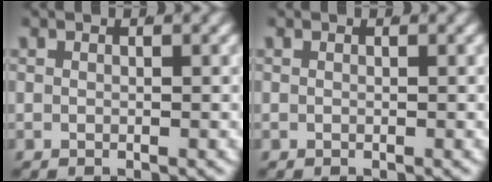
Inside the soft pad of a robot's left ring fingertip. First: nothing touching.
{"total": 0.0}